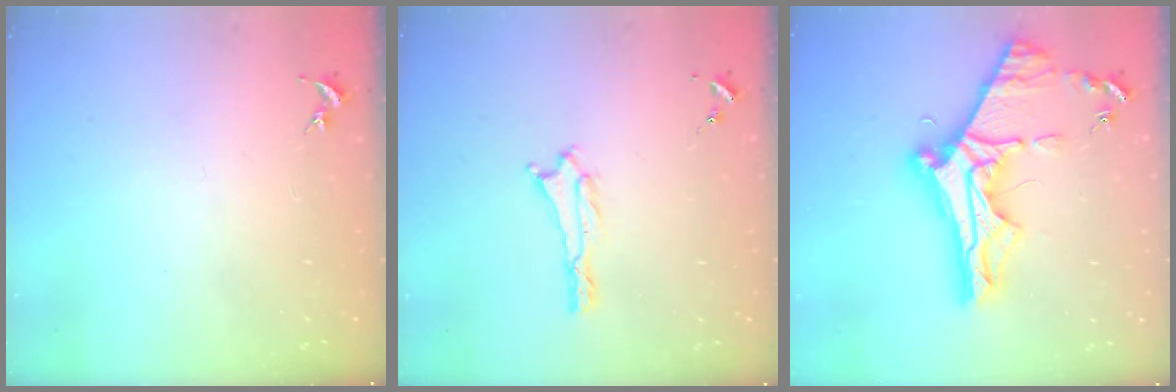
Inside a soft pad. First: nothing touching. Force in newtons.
{"total": 0.0}
{"total": 11.8, "press": 11.7, "slide": 1.4}